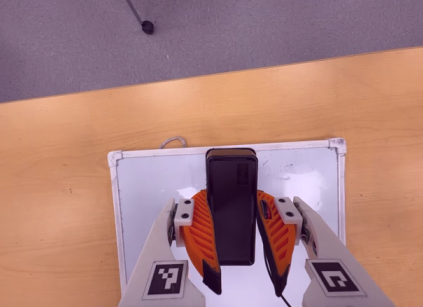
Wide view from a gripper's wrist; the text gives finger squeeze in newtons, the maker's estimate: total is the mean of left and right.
{"total": 8.9, "left": 7.3, "right": 10.6}